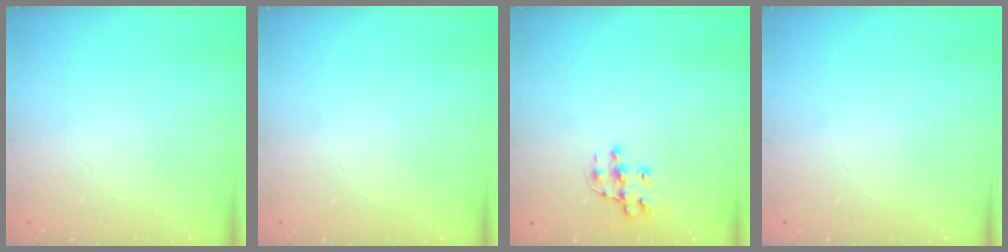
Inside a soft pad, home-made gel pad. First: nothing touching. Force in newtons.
{"total": 0.0}
{"total": 10.2, "press": 10.2, "slide": 0.8}
{"total": 0.0}